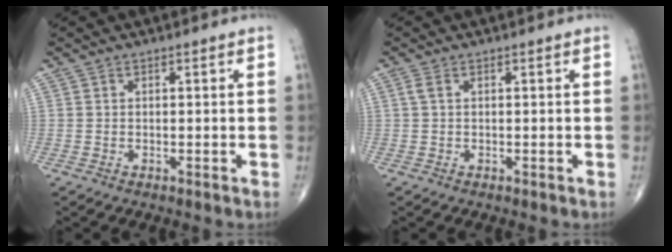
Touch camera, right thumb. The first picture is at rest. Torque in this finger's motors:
{"motor_torque": [-0.29, 0.04, 0.02, 0.00, 0.00]}